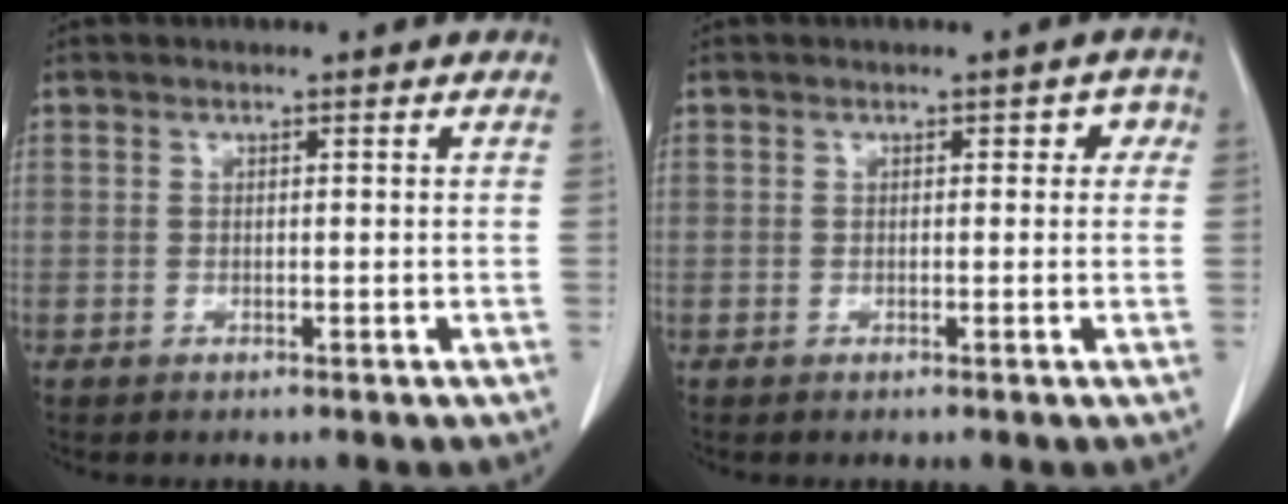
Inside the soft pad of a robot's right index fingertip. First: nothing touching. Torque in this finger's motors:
{"motor_torque": [0.02, -0.01, 0.00, 0.00]}